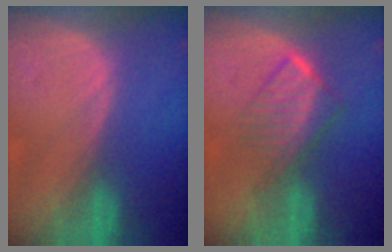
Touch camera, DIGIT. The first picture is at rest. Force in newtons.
{"total": 6.6, "press": 5.9, "slide": 2.9}